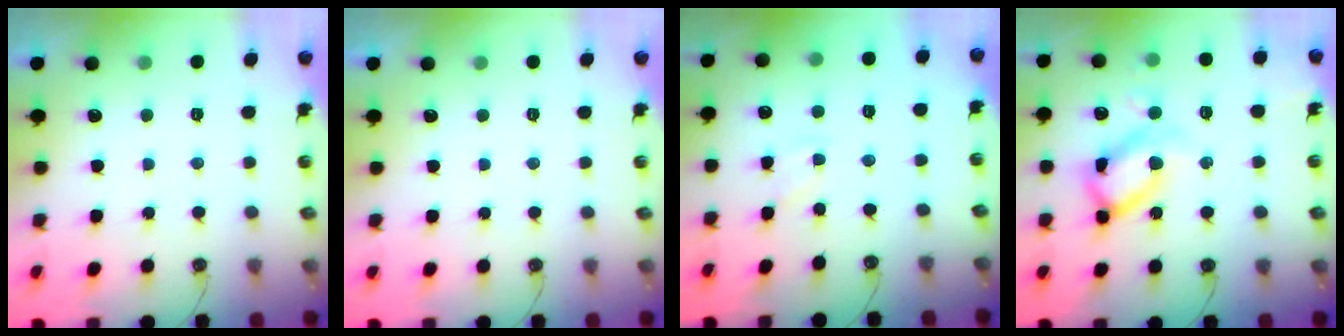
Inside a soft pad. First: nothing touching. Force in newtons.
{"total": 0.0}
{"total": 2.2, "press": 2.1, "slide": 0.3}
{"total": 14.9, "press": 14.8, "slide": 1.3}